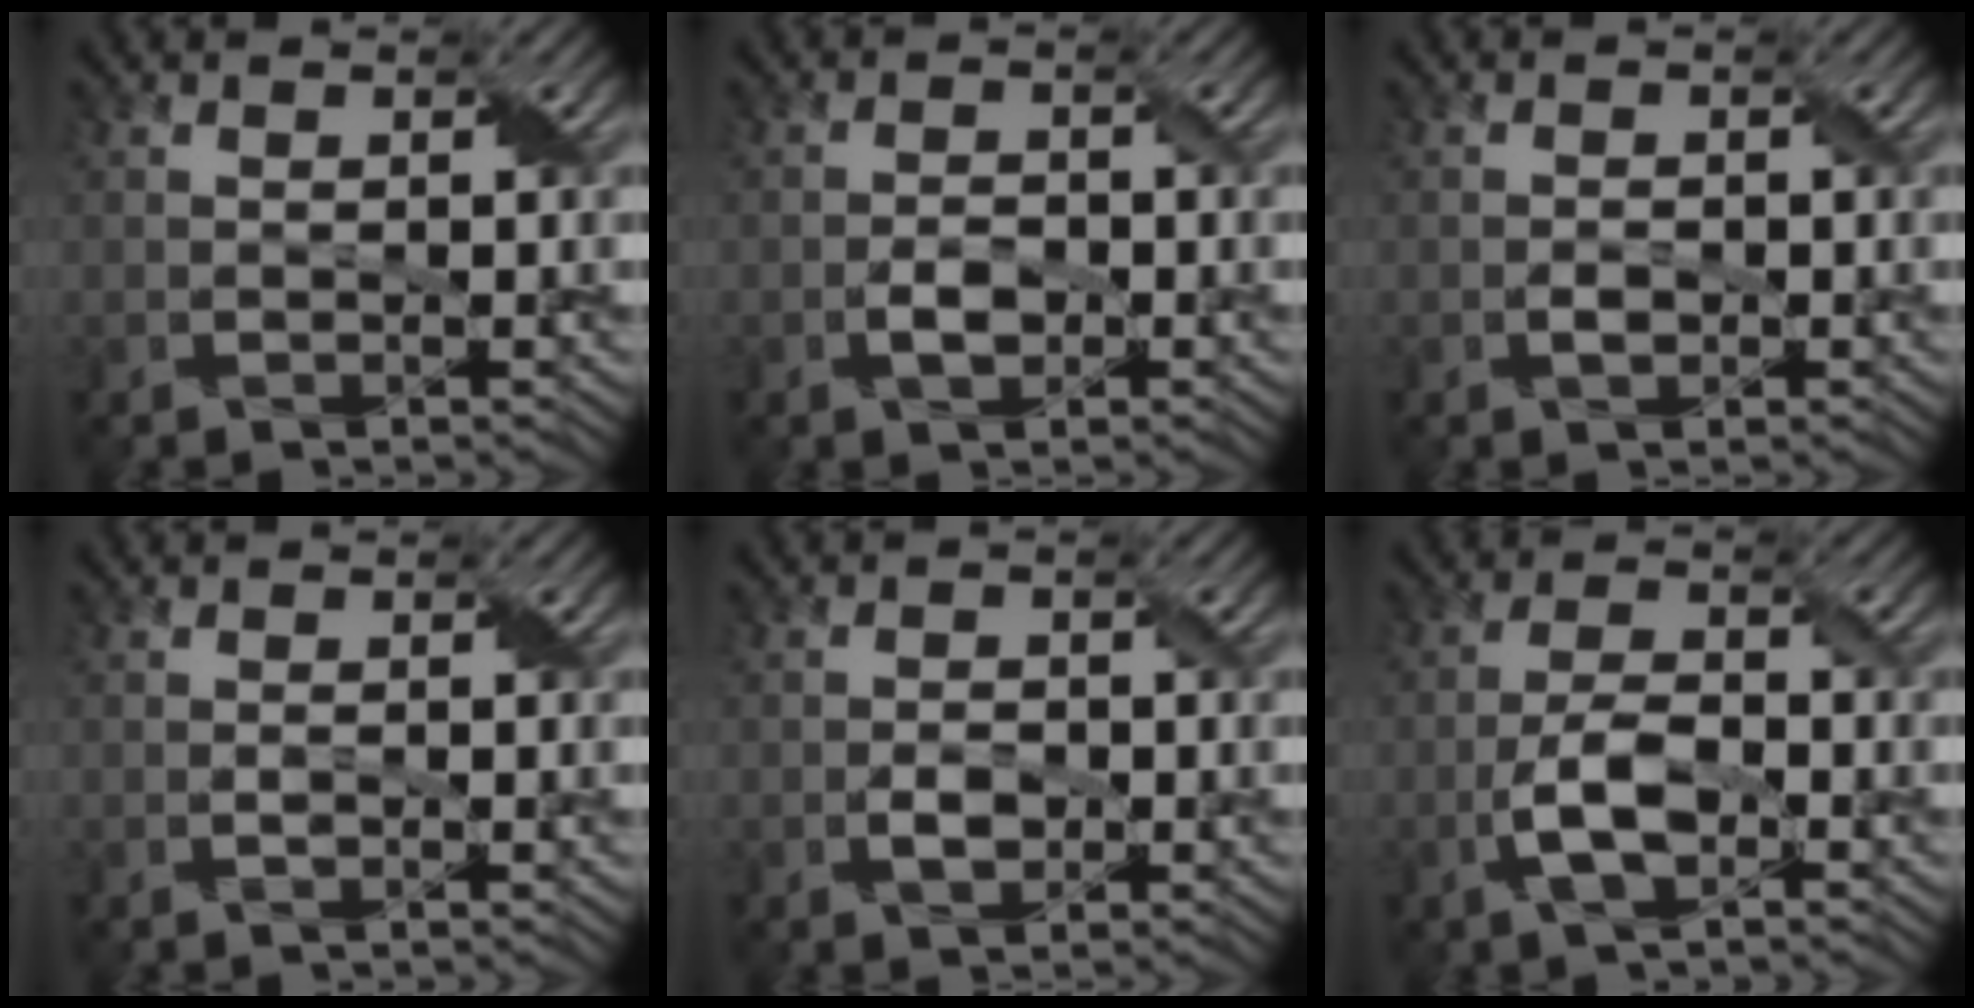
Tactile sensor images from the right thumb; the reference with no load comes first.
{"total": 2.6, "force": [-1.0, 1.6, 1.9], "torque": [-0.038, 0.003, -0.019]}
{"total": 1.4, "force": [-0.4, 0.9, 0.9], "torque": [-0.018, 0.001, -0.007]}
{"total": 0.6, "force": [-0.2, 0.2, 0.6], "torque": [-0.014, 0.000, -0.002]}
{"total": 2.3, "force": [-0.8, 1.5, 1.6], "torque": [-0.033, 0.000, -0.013]}
{"total": 5.3, "force": [-2.3, 2.1, 4.4], "torque": [-0.096, 0.005, -0.048]}